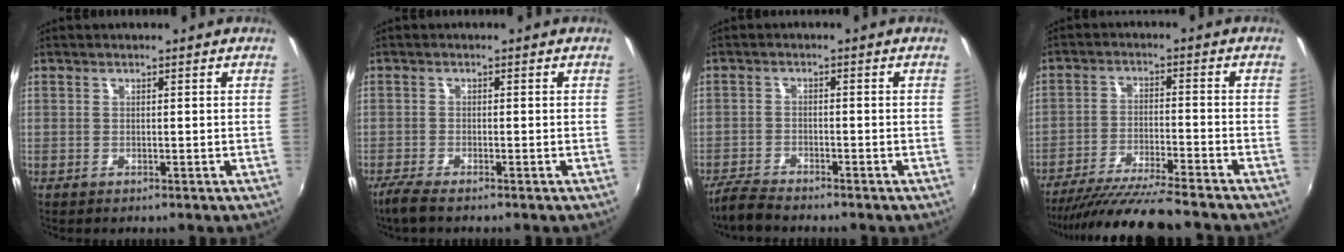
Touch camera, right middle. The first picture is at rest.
{"total": 3.4, "force": [-2.7, 0.4, 2.0], "torque": [-0.056, -0.011, -0.055]}
{"total": 4.3, "force": [-4.1, 0.5, 1.2], "torque": [-0.044, -0.014, -0.083]}
{"total": 14.0, "force": [-12.6, 0.3, 6.3], "torque": [-0.134, -0.029, -0.210]}